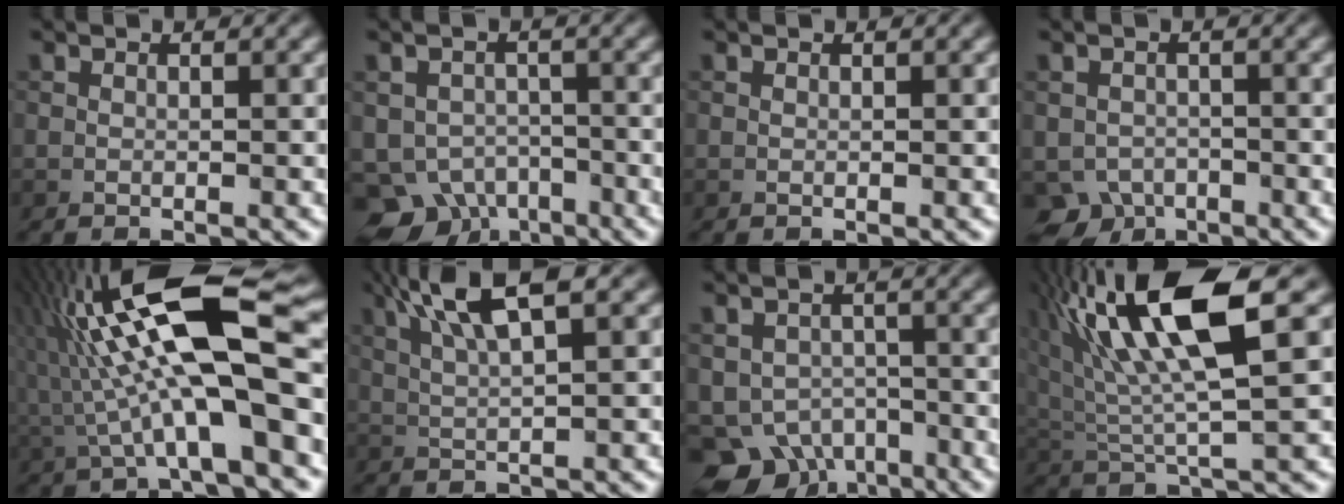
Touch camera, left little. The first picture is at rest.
{"total": 5.5, "force": [-3.3, 3.9, 1.8], "torque": [-0.019, -0.016, -0.058]}
{"total": 0.0}
{"total": 3.7, "force": [-2.3, 2.7, 1.0], "torque": [-0.011, -0.009, -0.042]}
{"total": 13.6, "force": [0.2, 3.3, 13.1], "torque": [-0.226, 0.037, 0.000]}
{"total": 6.8, "force": [3.3, 1.6, 5.7], "torque": [-0.102, 0.020, 0.061]}
{"total": 6.1, "force": [-3.5, 4.4, 2.3], "torque": [-0.029, -0.020, -0.057]}
{"total": 12.4, "force": [5.4, 3.0, 10.8], "torque": [-0.218, 0.023, 0.102]}